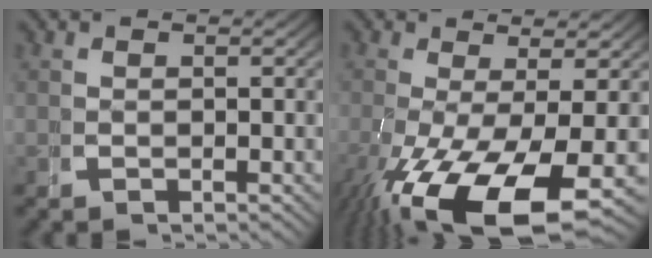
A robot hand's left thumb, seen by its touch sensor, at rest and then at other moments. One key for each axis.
{"total": 11.1, "fx": -3.4, "fy": 5.1, "fz": 9.3, "tx": -0.186, "ty": -0.050, "tz": -0.021}